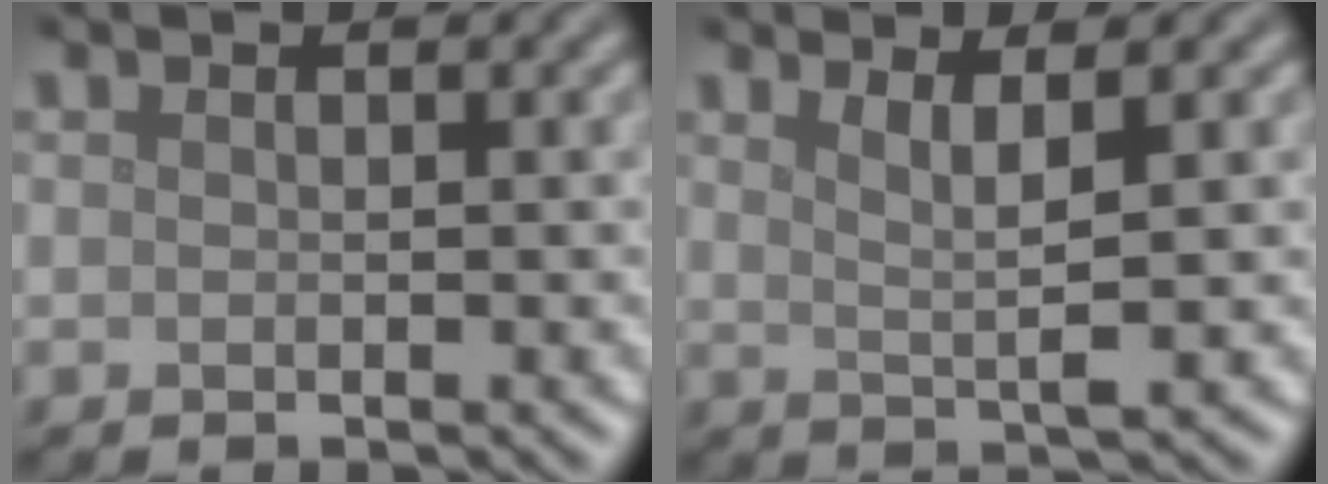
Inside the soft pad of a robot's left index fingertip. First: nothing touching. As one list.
[{"total": 2.7, "force": [1.1, 0.5, 2.4], "torque": [-0.041, -0.005, 0.022]}]